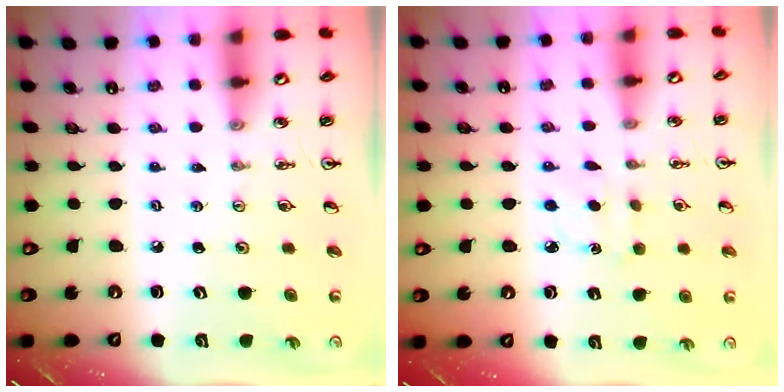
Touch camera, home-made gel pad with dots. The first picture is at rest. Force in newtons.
{"total": 3.7, "press": 3.6, "slide": 0.5}